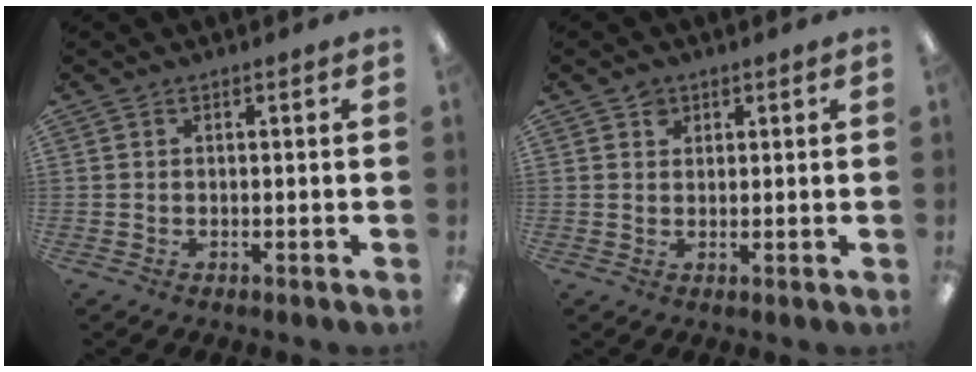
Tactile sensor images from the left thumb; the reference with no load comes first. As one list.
[{"total": 2.5, "force": [1.5, 1.9, 0.6], "torque": [-0.007, -0.002, 0.026]}]